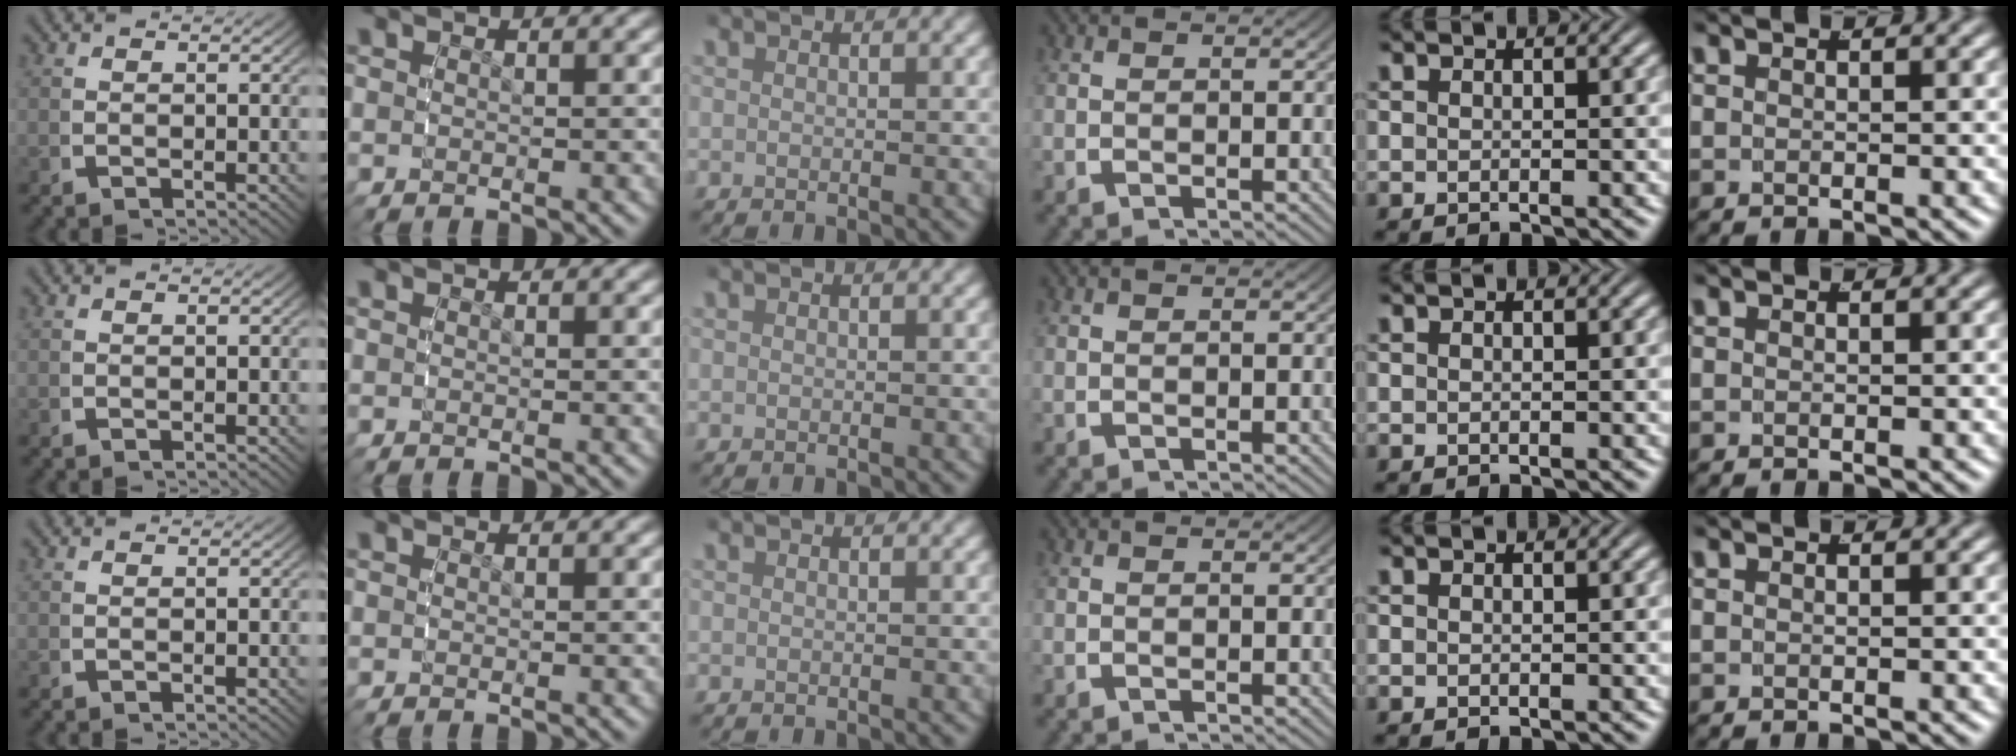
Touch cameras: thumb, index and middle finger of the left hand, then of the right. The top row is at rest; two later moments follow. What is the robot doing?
{"motion": "reach", "object": "hoodie"}